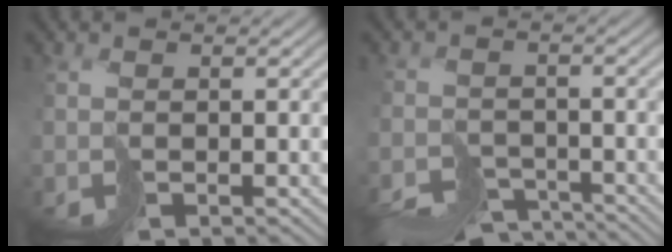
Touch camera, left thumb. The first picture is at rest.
{"total": 6.5, "force": [-6.0, 2.2, 1.4], "torque": [-0.017, -0.009, -0.105]}